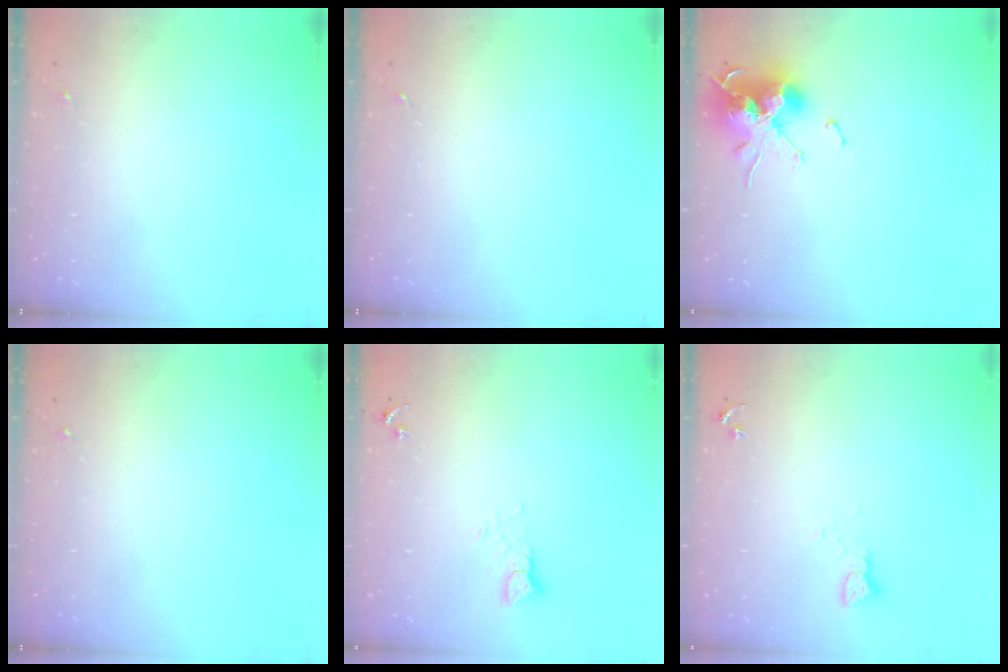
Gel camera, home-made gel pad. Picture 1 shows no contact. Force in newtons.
{"total": 0.0}
{"total": 16.4, "press": 16.4, "slide": 0.1}
{"total": 0.0}
{"total": 3.7, "press": 3.7, "slide": 0.4}
{"total": 2.2, "press": 2.2, "slide": 0.2}